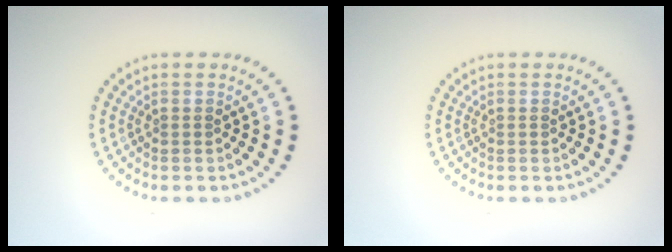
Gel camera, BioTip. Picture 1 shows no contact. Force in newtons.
{"total": 0.0}